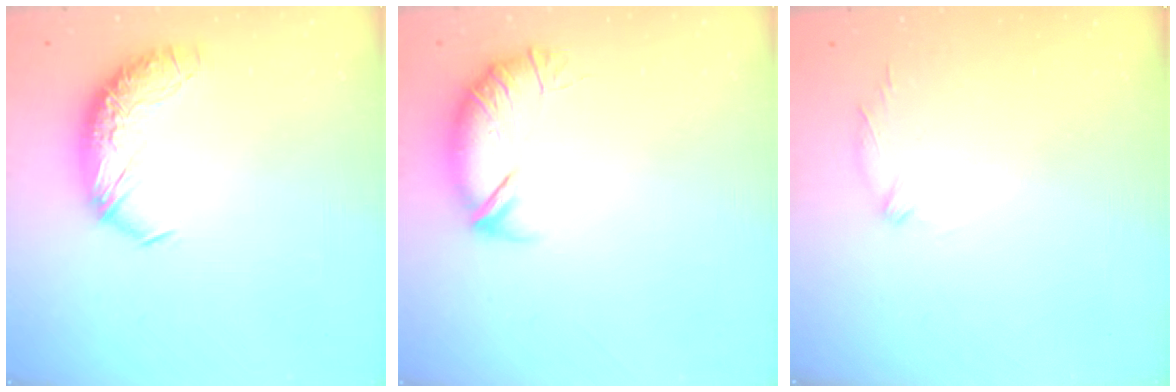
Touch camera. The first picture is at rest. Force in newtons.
{"total": 4.3, "press": 3.8, "slide": 1.9}
{"total": 7.5, "press": 7.4, "slide": 0.7}